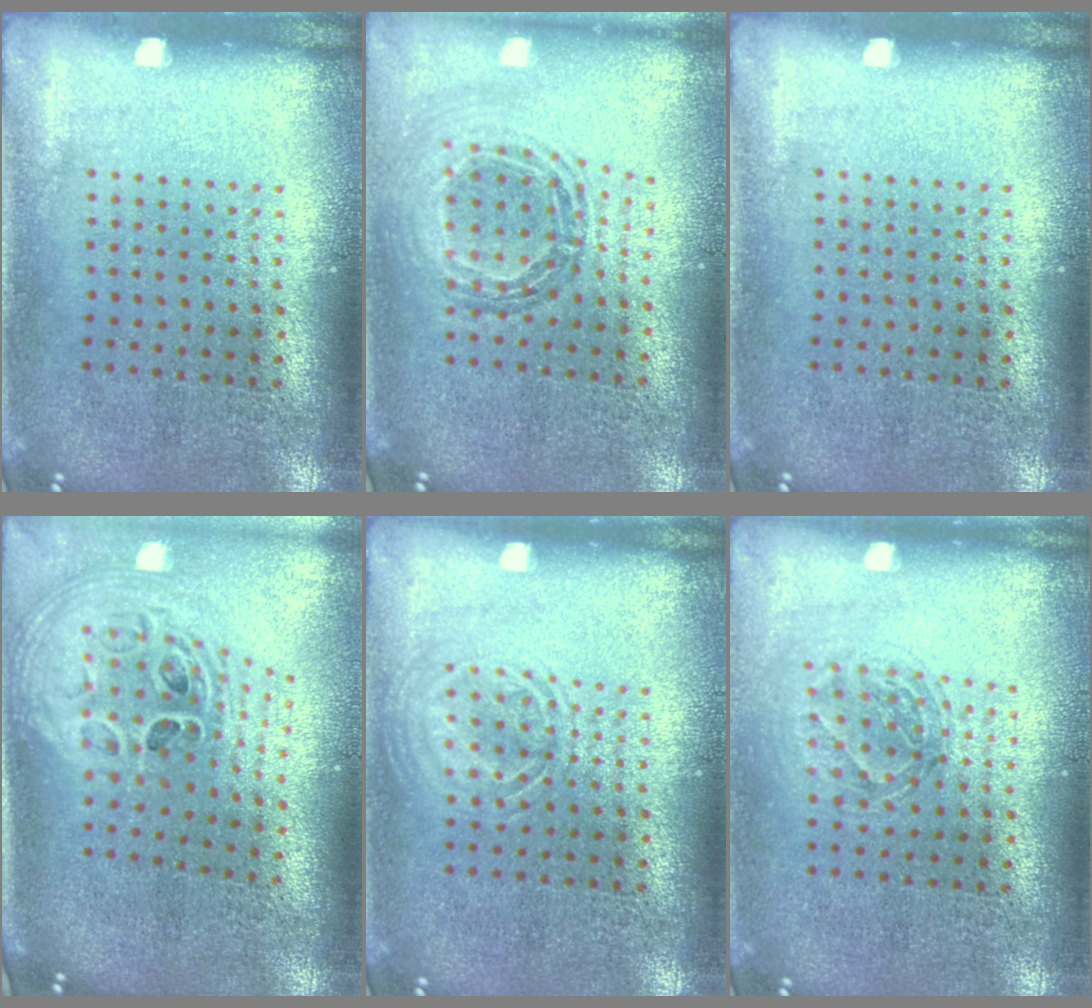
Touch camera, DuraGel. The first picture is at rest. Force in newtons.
{"total": 0.8, "press": 0.8, "slide": 0.0}
{"total": 0.0}
{"total": 2.4, "press": 1.7, "slide": 1.7}
{"total": 1.8, "press": 1.8, "slide": 0.3}
{"total": 1.2, "press": 1.1, "slide": 0.6}